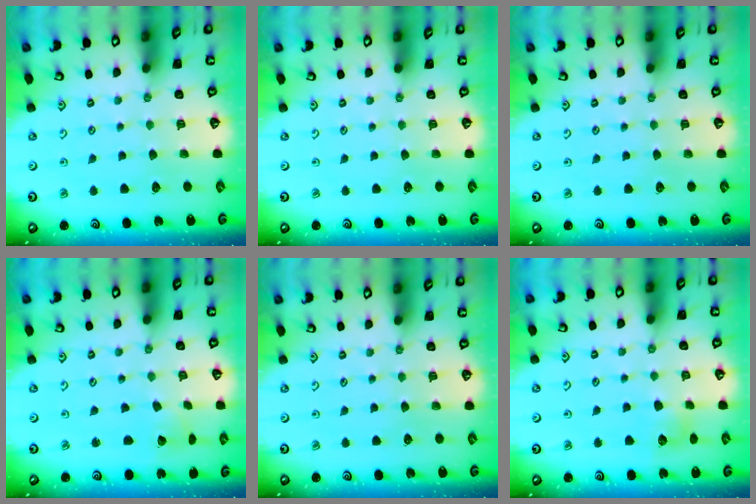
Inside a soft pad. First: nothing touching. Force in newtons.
{"total": 0.0}
{"total": 0.0}
{"total": 2.0, "press": 2.0, "slide": 0.1}
{"total": 0.0}
{"total": 7.2, "press": 7.2, "slide": 0.7}